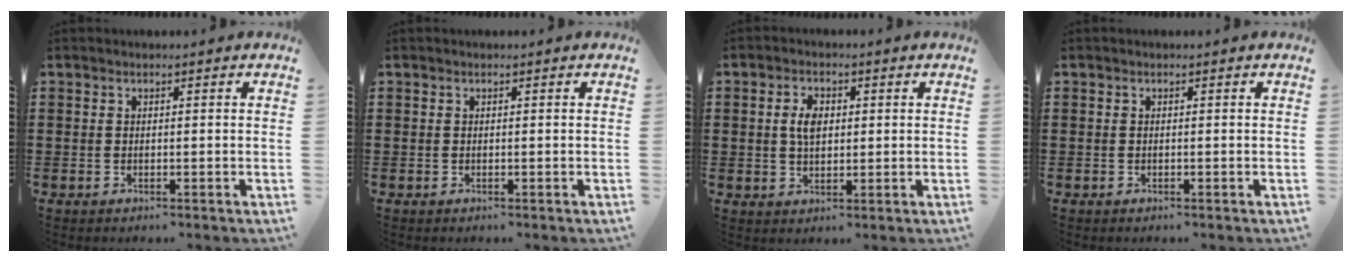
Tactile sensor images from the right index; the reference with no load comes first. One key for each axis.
{"total": 0.0}
{"total": 4.0, "fx": 0.6, "fy": 2.4, "fz": 3.1, "tx": -0.067, "ty": 0.012, "tz": 0.008}
{"total": 0.0}